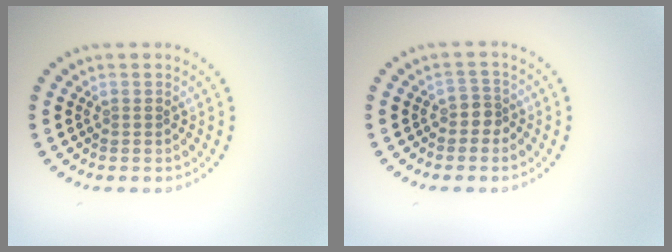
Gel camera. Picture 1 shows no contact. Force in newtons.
{"total": 1.4, "press": 1.1, "slide": 0.9}